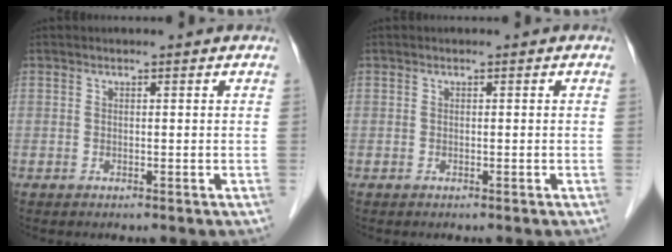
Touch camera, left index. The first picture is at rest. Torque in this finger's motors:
{"motor_torque": [-0.01, 0.01, 0.00, 0.00]}